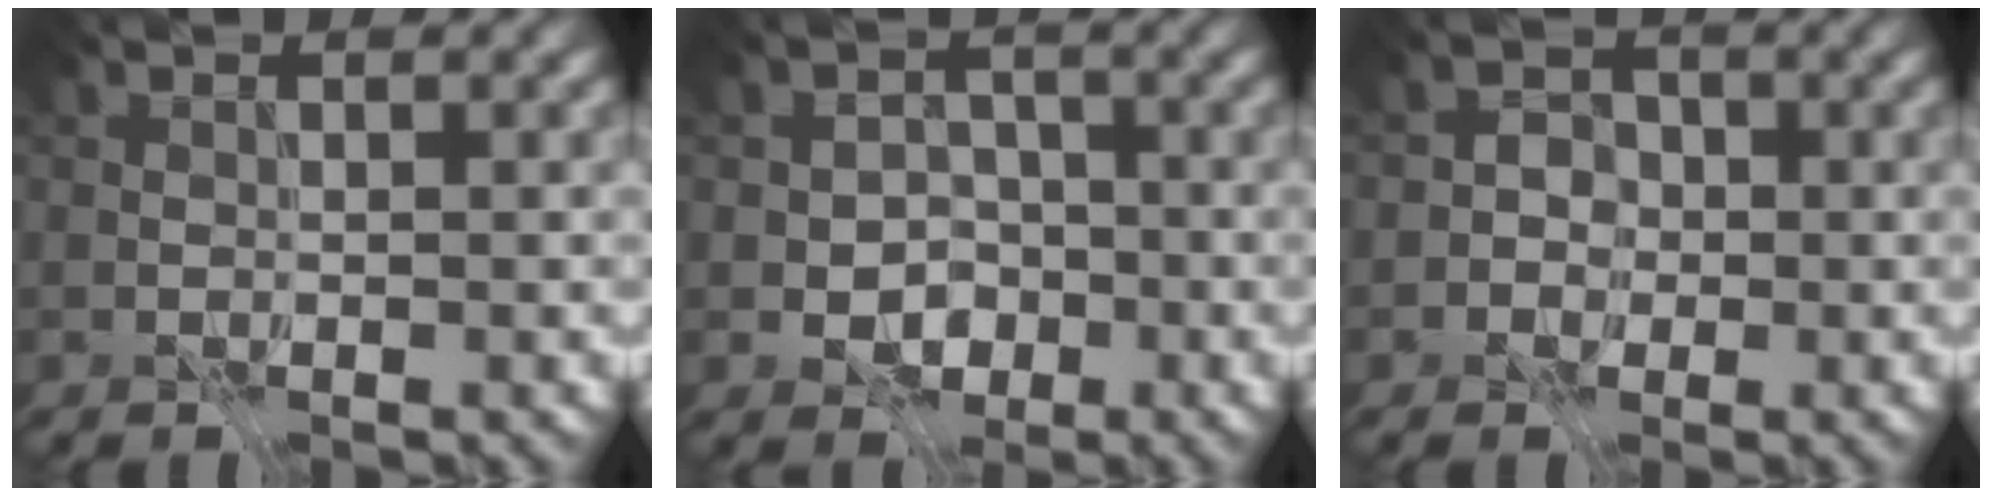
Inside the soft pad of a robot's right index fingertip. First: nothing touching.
{"total": 3.9, "force": [-1.8, 2.8, 2.0], "torque": [-0.023, -0.003, -0.040]}
{"total": 2.3, "force": [-1.0, 1.9, 0.8], "torque": [0.015, 0.003, -0.031]}